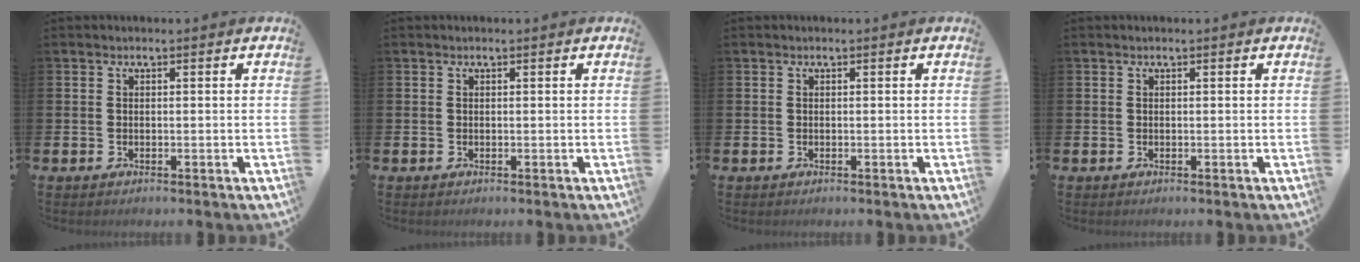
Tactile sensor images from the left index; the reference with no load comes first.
{"total": 0.0}
{"total": 0.0}
{"total": 0.0}